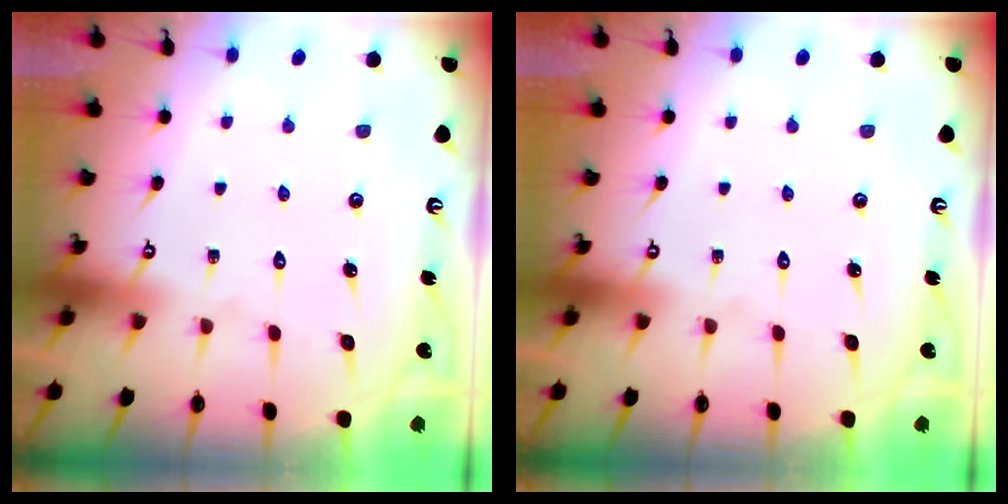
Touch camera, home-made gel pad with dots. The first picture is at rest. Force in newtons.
{"total": 0.0}